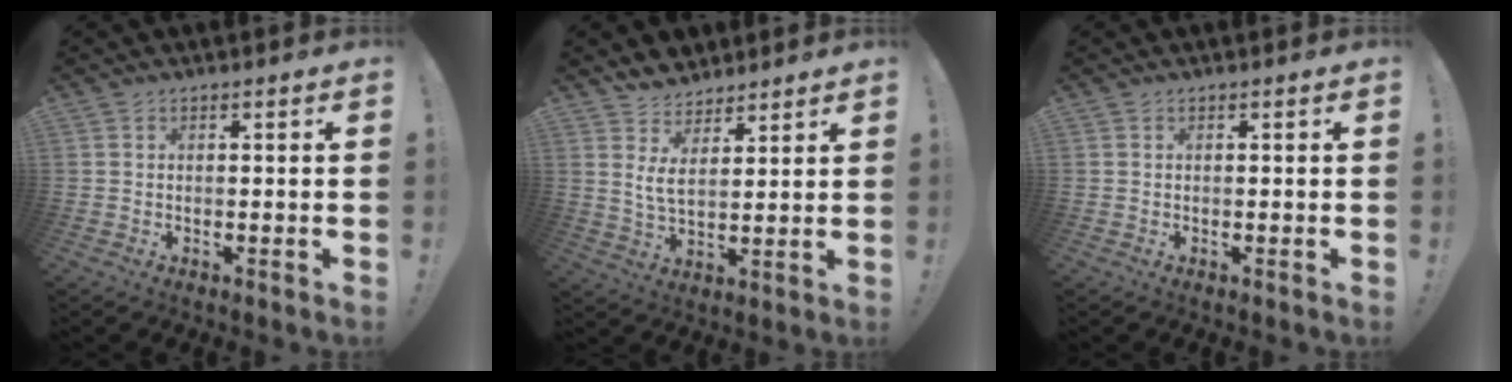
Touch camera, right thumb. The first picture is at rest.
{"total": 7.4, "force": [5.1, 3.5, 4.0], "torque": [-0.072, -0.029, 0.097]}
{"total": 0.0}